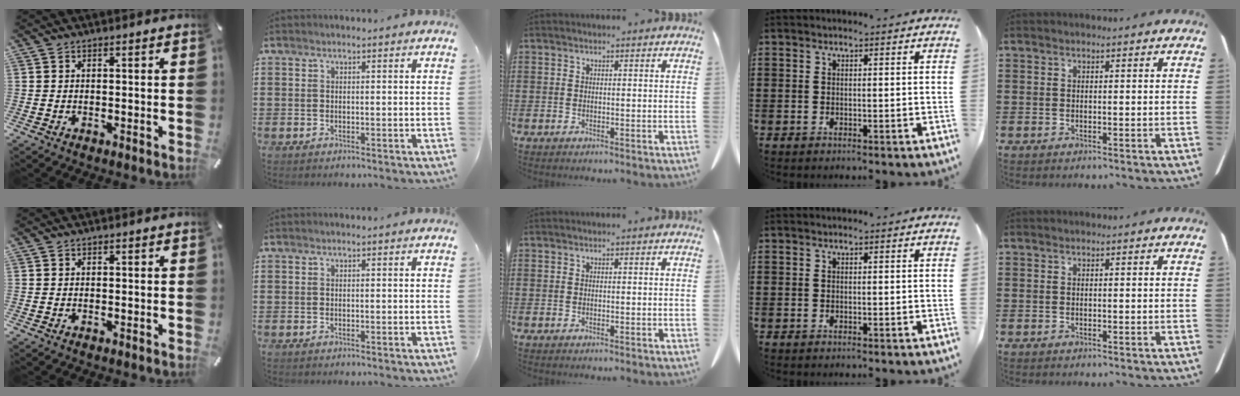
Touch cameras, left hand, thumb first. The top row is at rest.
{}